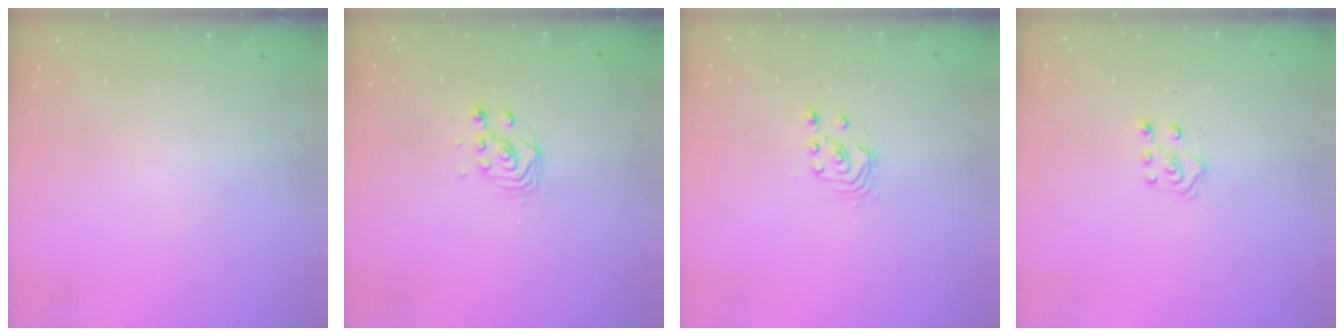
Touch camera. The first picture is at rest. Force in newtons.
{"total": 2.8, "press": 2.5, "slide": 1.3}
{"total": 2.5, "press": 2.5, "slide": 0.2}
{"total": 6.1, "press": 6.1, "slide": 0.5}